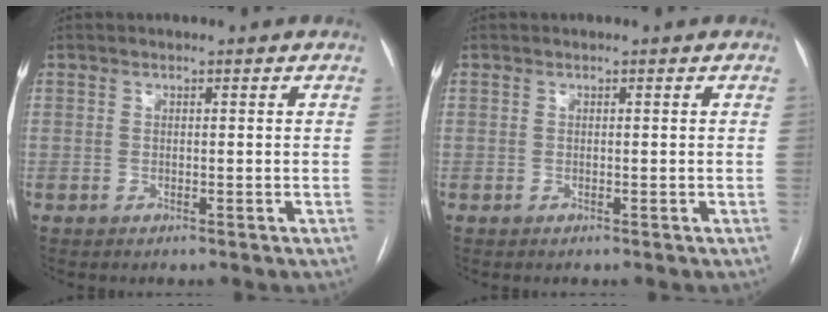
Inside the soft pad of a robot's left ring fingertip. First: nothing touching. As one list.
[{"total": 0.0}]